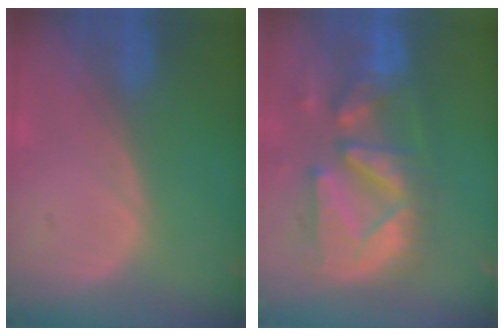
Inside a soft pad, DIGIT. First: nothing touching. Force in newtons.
{"total": 12.7, "press": 11.2, "slide": 6.0}